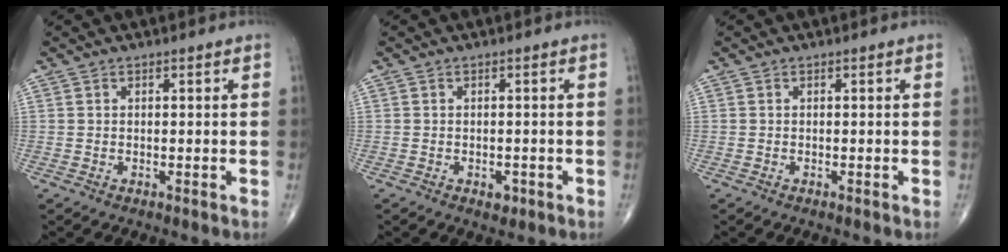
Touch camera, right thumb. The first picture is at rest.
{"total": 1.6, "force": [-0.8, 1.0, 0.9], "torque": [-0.007, 0.002, -0.008]}
{"total": 0.0}